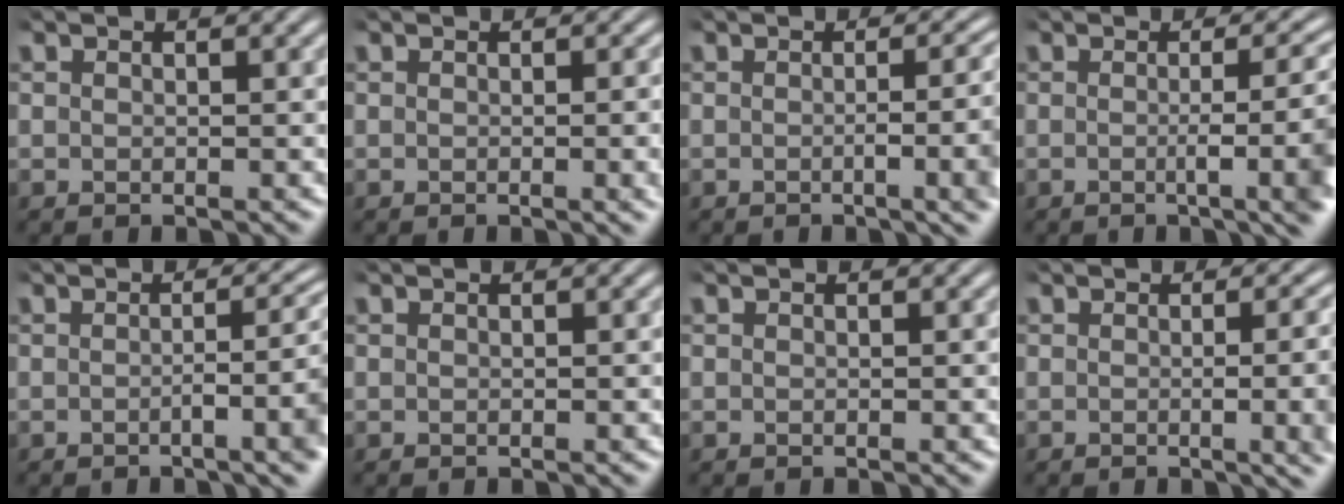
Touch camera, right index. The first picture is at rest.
{"total": 1.5, "force": [-0.1, 0.2, 1.5], "torque": [-0.014, 0.007, -0.006]}
{"total": 4.5, "force": [-0.3, 1.3, 4.3], "torque": [-0.043, 0.010, -0.015]}
{"total": 5.9, "force": [-0.7, 1.5, 5.6], "torque": [-0.059, 0.005, -0.023]}
{"total": 4.2, "force": [-0.6, 1.4, 3.9], "torque": [-0.046, 0.006, -0.019]}
{"total": 0.0}
{"total": 0.0}
{"total": 5.3, "force": [0.1, 1.8, 5.0], "torque": [-0.037, 0.018, -0.014]}